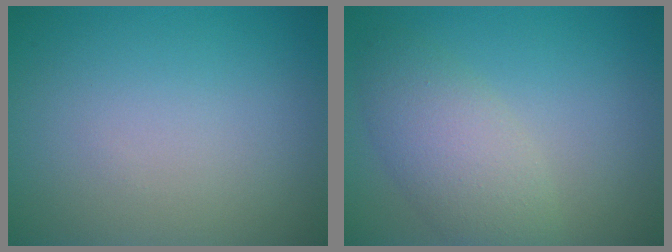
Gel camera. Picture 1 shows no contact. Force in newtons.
{"total": 4.3, "press": 4.3, "slide": 0.3}